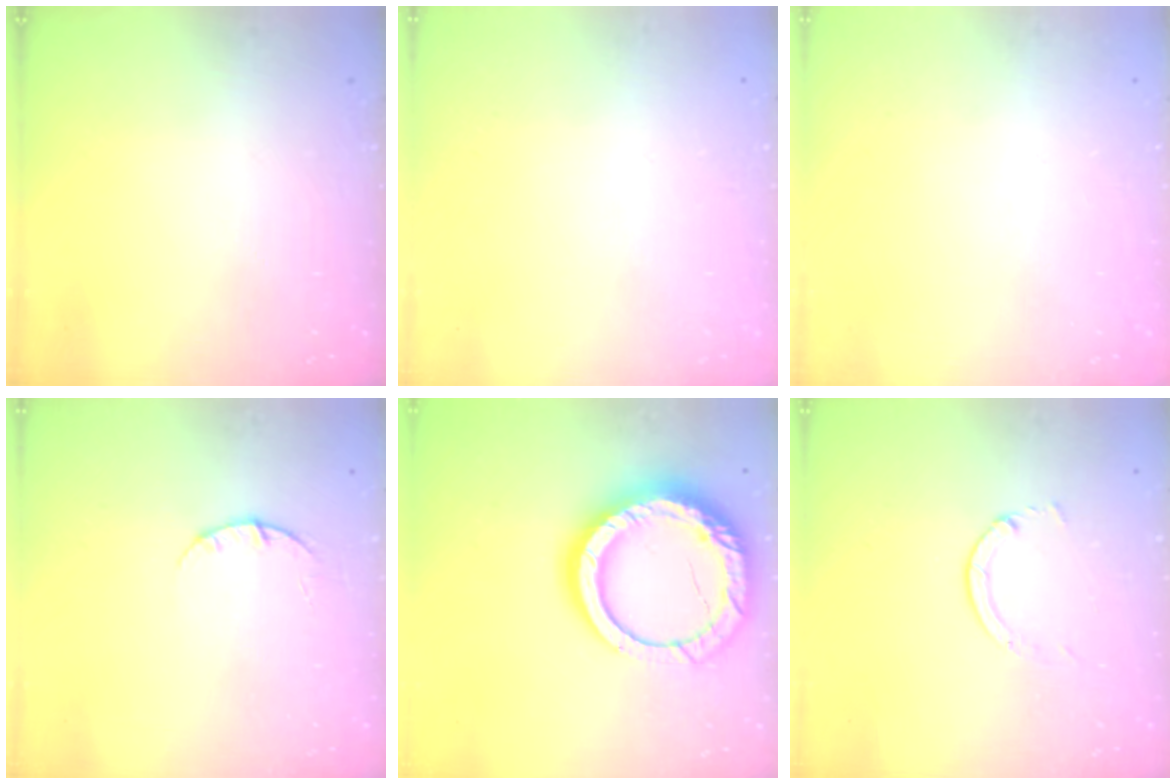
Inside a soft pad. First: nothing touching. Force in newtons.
{"total": 2.6, "press": 2.6, "slide": 0.2}
{"total": 0.0}
{"total": 2.3, "press": 2.3, "slide": 0.3}
{"total": 20.9, "press": 20.8, "slide": 2.6}
{"total": 1.3, "press": 1.2, "slide": 0.3}